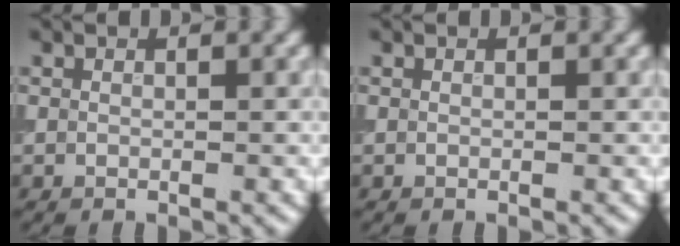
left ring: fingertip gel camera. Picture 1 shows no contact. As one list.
[{"total": 0.0}]